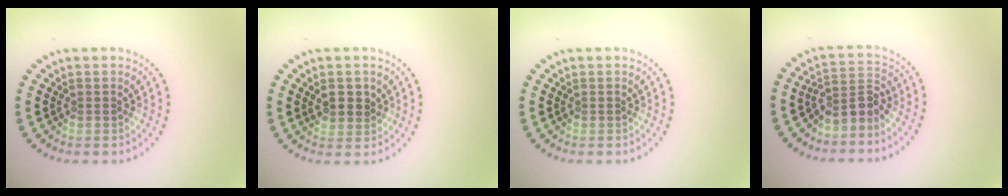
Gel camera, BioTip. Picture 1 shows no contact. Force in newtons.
{"total": 2.3, "press": 2.2, "slide": 0.8}
{"total": 0.0}
{"total": 2.8, "press": 2.0, "slide": 1.9}